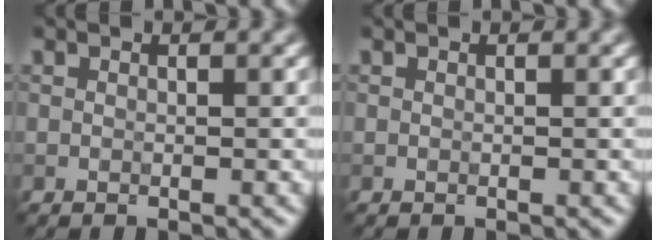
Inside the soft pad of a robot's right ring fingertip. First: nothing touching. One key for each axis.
{"total": 0.0}